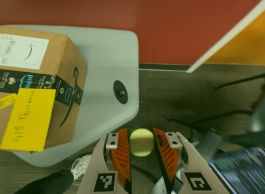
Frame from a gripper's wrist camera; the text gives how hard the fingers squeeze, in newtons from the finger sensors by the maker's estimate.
{"total": 7.5, "left": 7.5, "right": 7.6}